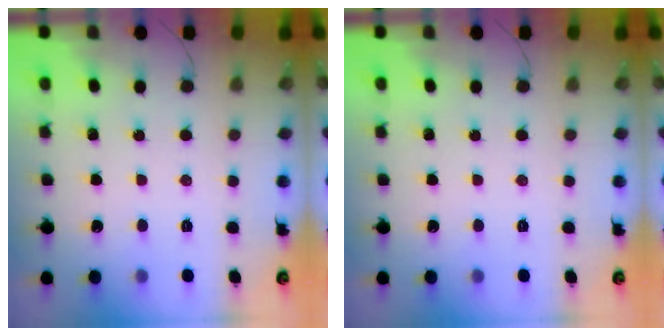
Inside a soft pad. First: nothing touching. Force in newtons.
{"total": 0.0}